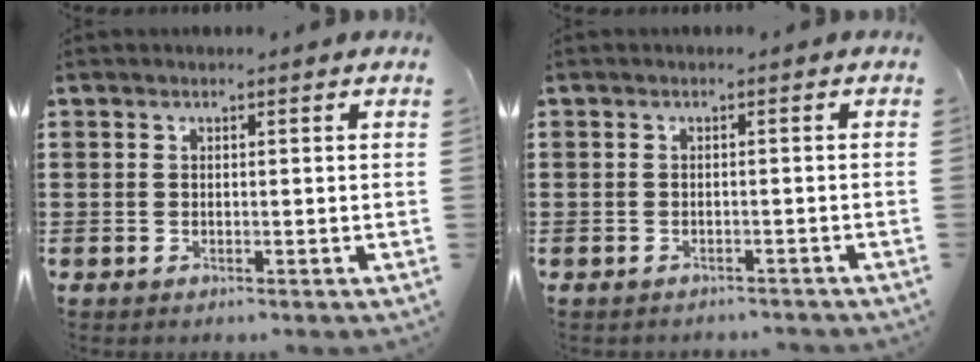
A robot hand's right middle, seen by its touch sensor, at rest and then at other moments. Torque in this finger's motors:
{"motor_torque": [0.30, 0.28, -0.01, 0.00]}